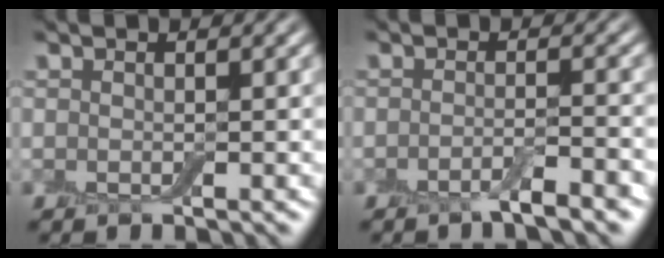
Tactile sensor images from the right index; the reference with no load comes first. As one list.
[{"total": 2.5, "force": [-1.5, 0.4, 1.9], "torque": [-0.029, 0.002, -0.035]}]